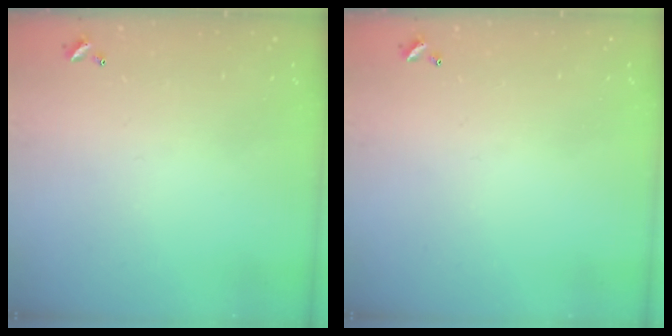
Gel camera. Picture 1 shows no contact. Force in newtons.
{"total": 0.0}